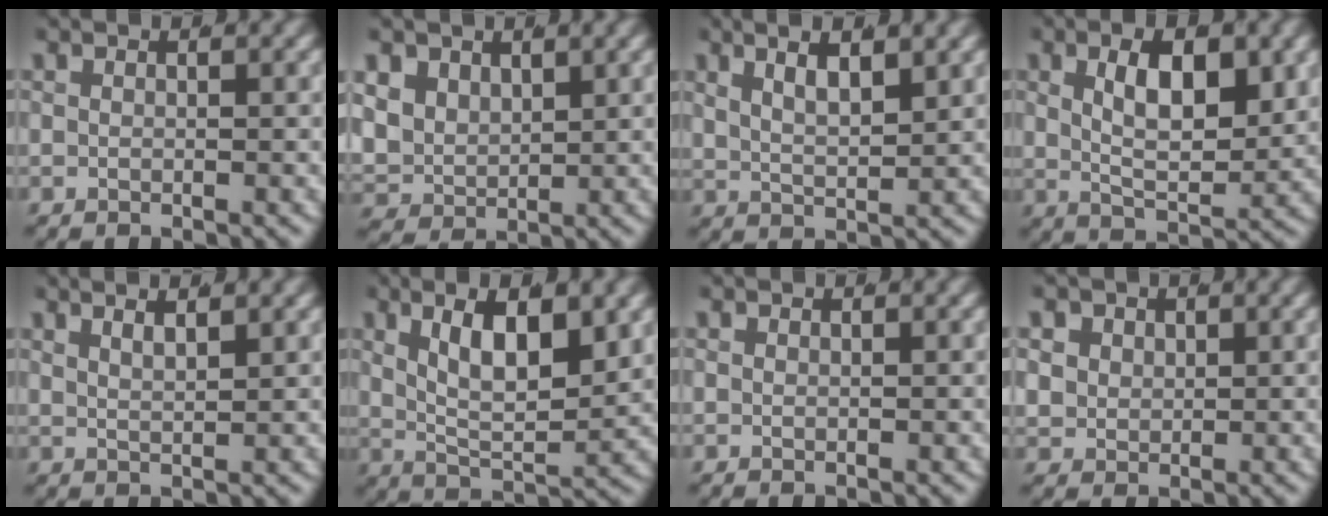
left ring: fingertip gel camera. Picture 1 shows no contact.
{"total": 6.6, "force": [0.4, 6.0, 2.7], "torque": [-0.103, -0.034, 0.011]}
{"total": 5.9, "force": [2.2, 3.8, 3.9], "torque": [-0.062, 0.008, 0.023]}
{"total": 5.9, "force": [0.7, 3.1, 5.0], "torque": [-0.085, -0.018, 0.012]}
{"total": 4.0, "force": [2.2, 2.1, 2.5], "torque": [-0.034, 0.007, 0.029]}
{"total": 7.9, "force": [1.6, 4.7, 6.1], "torque": [-0.118, -0.020, 0.028]}
{"total": 0.0}
{"total": 4.1, "force": [0.2, 3.9, 1.4], "torque": [-0.058, -0.021, 0.010]}